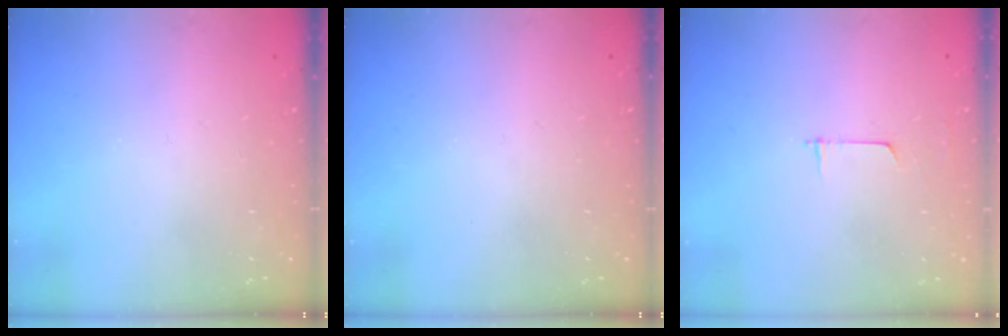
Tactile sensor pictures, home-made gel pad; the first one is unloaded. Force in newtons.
{"total": 0.0}
{"total": 4.6, "press": 4.6, "slide": 0.4}